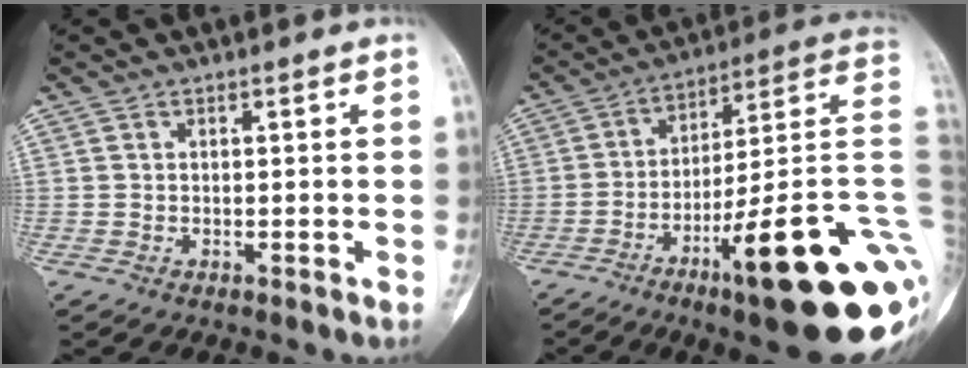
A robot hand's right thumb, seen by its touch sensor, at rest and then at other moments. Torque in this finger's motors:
{"motor_torque": [3.60, 1.41, 1.44, -1.33, 0.51]}